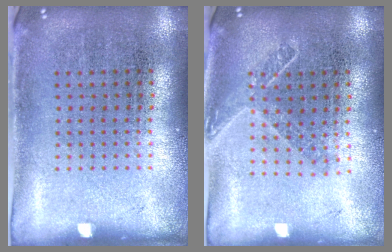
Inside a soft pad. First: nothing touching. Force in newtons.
{"total": 1.5, "press": 1.2, "slide": 0.9}